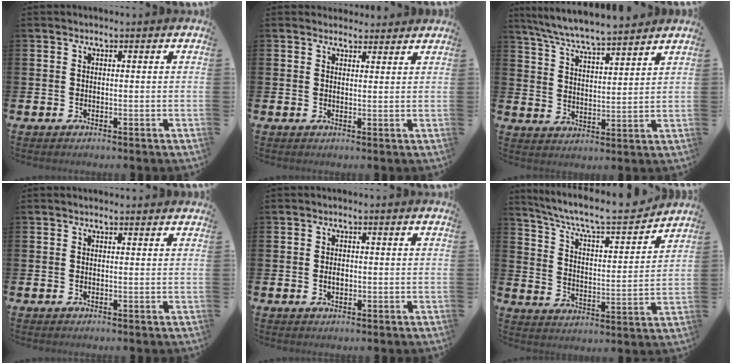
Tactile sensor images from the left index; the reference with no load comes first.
{"total": 2.3, "force": [2.1, 0.8, -0.2], "torque": [0.007, -0.009, 0.038]}
{"total": 6.5, "force": [6.3, 0.1, 1.7], "torque": [-0.065, -0.041, 0.111]}
{"total": 0.5, "force": [0.5, 0.1, 0.1], "torque": [0.005, -0.002, 0.008]}
{"total": 1.4, "force": [-0.1, 0.9, 1.1], "torque": [-0.010, 0.000, -0.006]}
{"total": 8.0, "force": [7.1, 1.3, 3.3], "torque": [-0.095, -0.055, 0.117]}